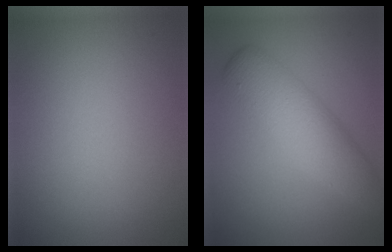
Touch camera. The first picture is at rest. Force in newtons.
{"total": 5.3, "press": 5.3, "slide": 0.1}